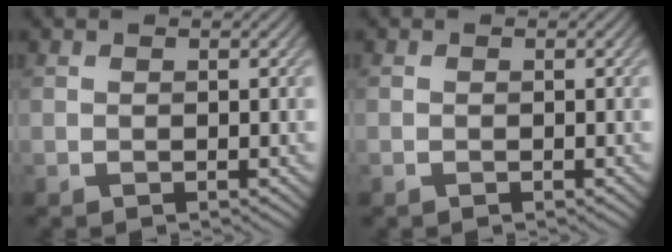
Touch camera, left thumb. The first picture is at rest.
{"total": 0.0}